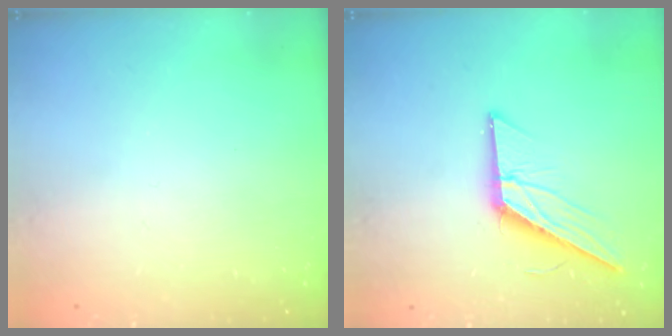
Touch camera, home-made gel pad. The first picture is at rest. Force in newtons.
{"total": 12.7, "press": 12.7, "slide": 0.6}